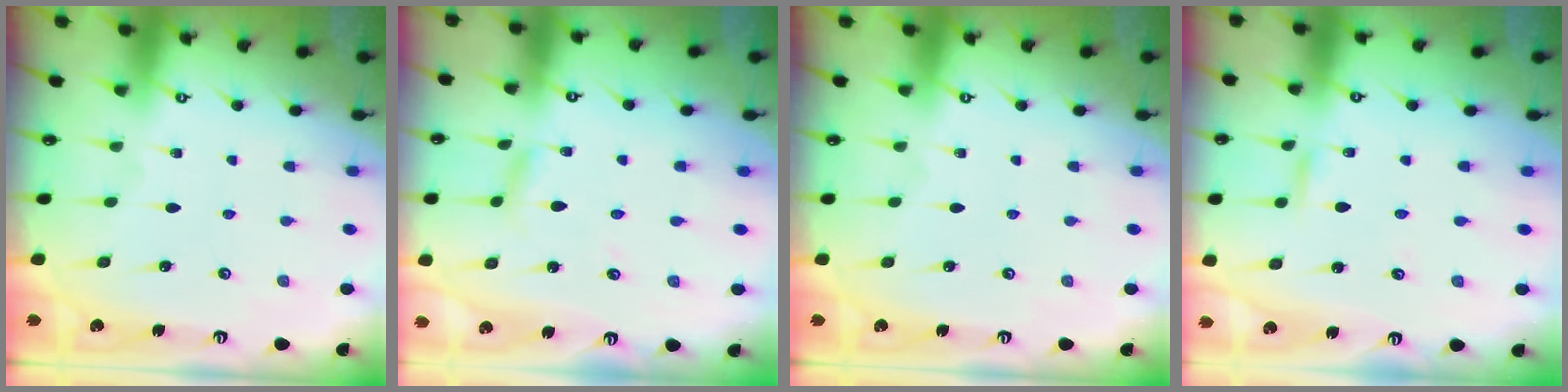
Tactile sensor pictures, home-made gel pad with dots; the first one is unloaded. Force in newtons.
{"total": 3.4, "press": 3.4, "slide": 0.4}
{"total": 0.0}
{"total": 1.9, "press": 1.9, "slide": 0.1}